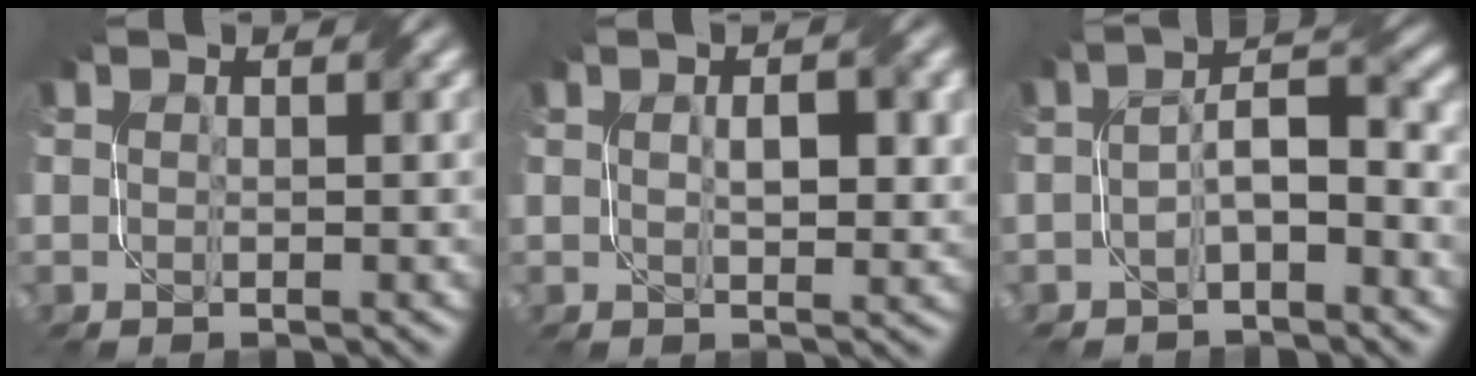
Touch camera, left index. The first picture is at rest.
{"total": 3.2, "force": [0.7, 1.3, 2.9], "torque": [-0.052, 0.002, 0.014]}
{"total": 3.4, "force": [-1.3, 1.1, 3.0], "torque": [-0.056, 0.013, -0.027]}